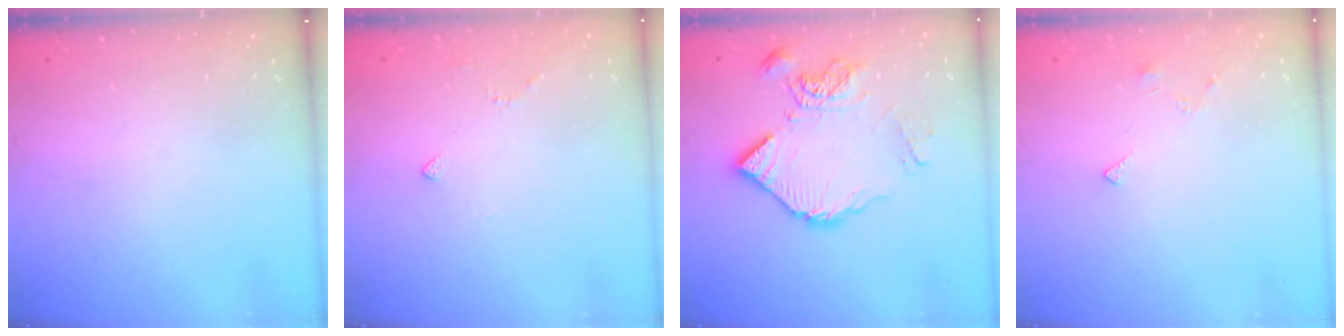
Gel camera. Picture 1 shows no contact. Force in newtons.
{"total": 2.0, "press": 2.0, "slide": 0.6}
{"total": 12.0, "press": 11.9, "slide": 1.3}
{"total": 2.0, "press": 1.9, "slide": 0.4}